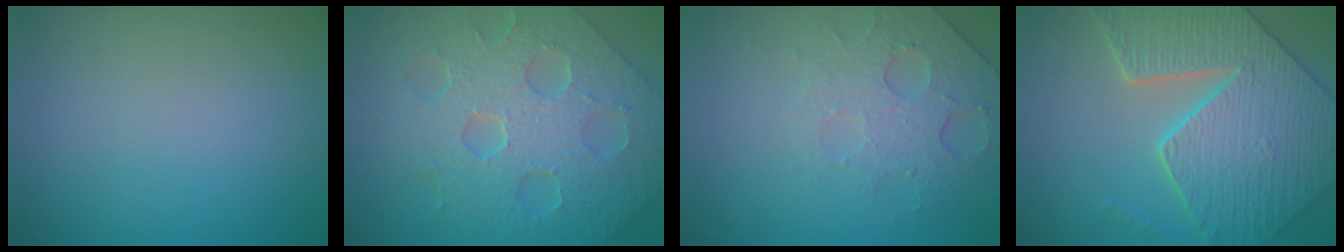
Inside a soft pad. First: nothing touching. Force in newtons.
{"total": 9.8, "press": 6.8, "slide": 7.0}
{"total": 4.9, "press": 3.2, "slide": 3.7}
{"total": 7.6, "press": 6.6, "slide": 3.9}